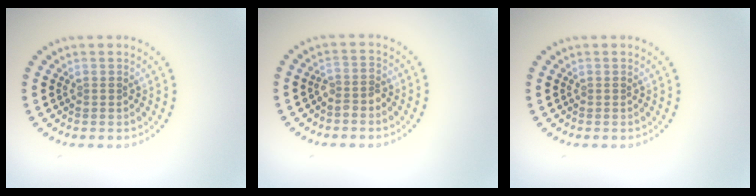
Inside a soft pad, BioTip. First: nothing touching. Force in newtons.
{"total": 1.7, "press": 1.4, "slide": 1.0}
{"total": 0.0}